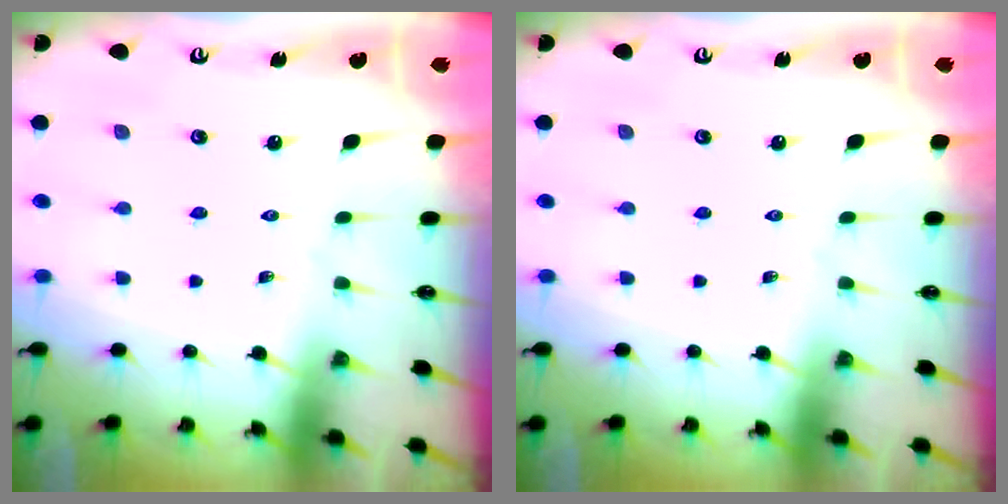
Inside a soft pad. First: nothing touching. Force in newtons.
{"total": 0.0}